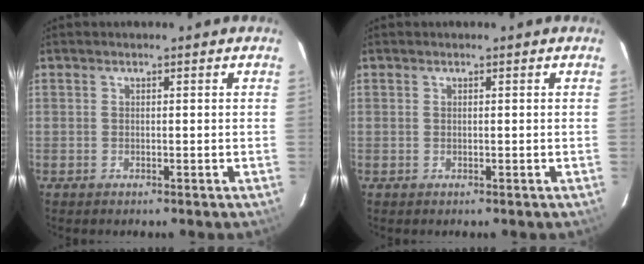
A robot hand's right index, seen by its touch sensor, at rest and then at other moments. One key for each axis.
{"total": 0.0}